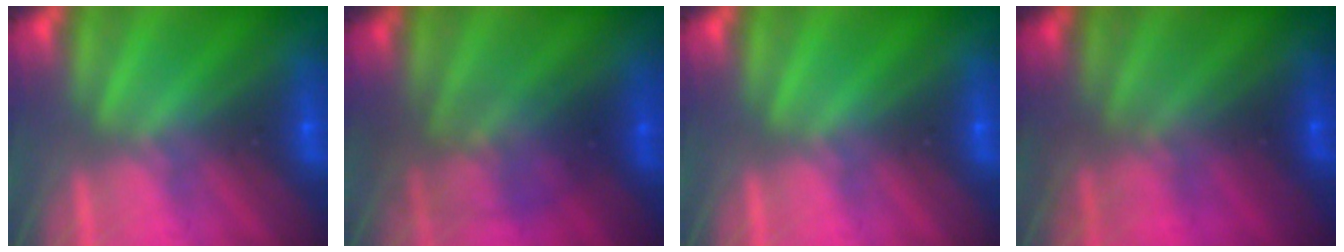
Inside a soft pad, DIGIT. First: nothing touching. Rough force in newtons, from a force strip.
{"total": 2.3}
{"total": 0.0}
{"total": 2.9}